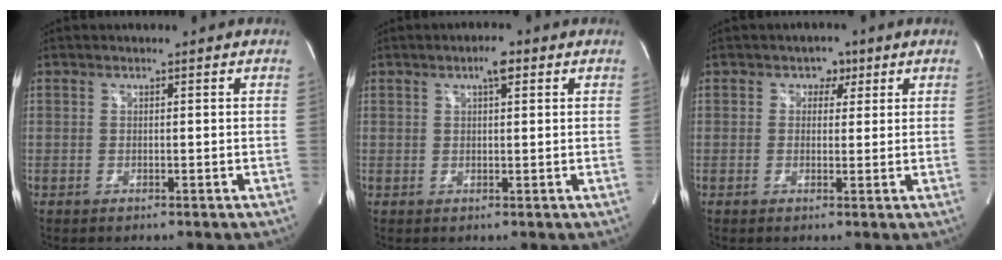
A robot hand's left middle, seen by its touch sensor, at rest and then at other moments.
{"total": 2.7, "force": [1.5, 0.6, 2.2], "torque": [-0.040, 0.009, 0.023]}
{"total": 2.4, "force": [1.1, 2.0, 0.9], "torque": [-0.007, 0.006, 0.010]}